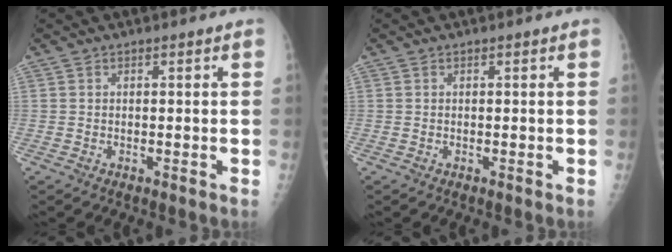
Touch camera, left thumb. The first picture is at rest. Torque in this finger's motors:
{"motor_torque": [0.00, 0.00, 0.00, 0.00, 0.00]}